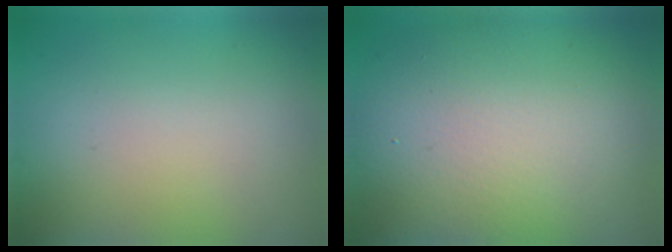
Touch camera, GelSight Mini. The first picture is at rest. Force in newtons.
{"total": 13.2, "press": 13.2, "slide": 0.2}